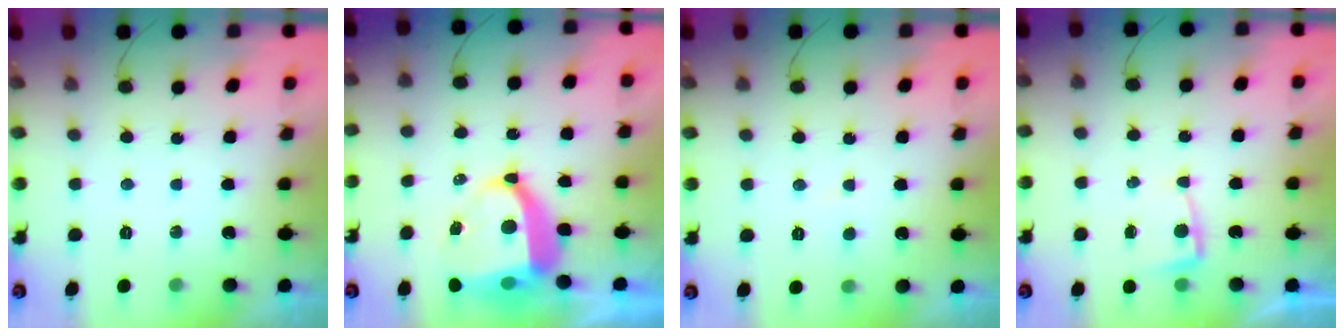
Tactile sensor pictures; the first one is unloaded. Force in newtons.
{"total": 10.2, "press": 10.2, "slide": 1.1}
{"total": 2.0, "press": 2.0, "slide": 0.3}
{"total": 3.2, "press": 3.2, "slide": 0.4}